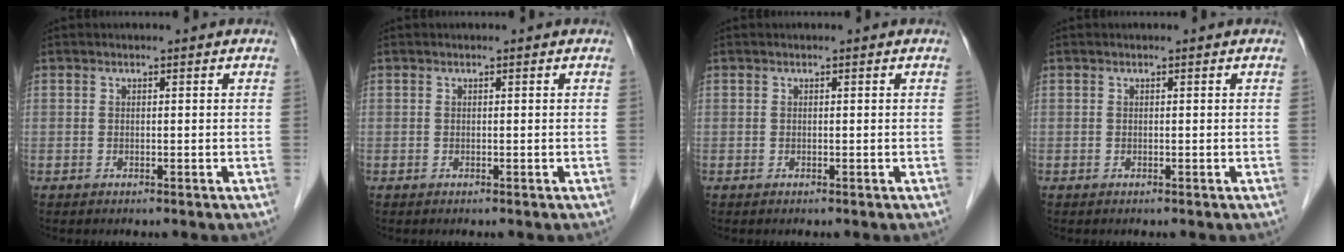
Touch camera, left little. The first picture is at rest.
{"total": 0.0}
{"total": 0.0}
{"total": 0.0}